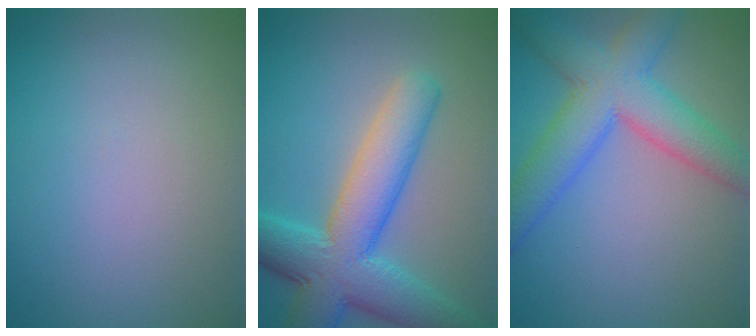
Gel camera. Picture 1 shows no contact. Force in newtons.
{"total": 8.9, "press": 8.9, "slide": 0.0}
{"total": 7.4, "press": 7.4, "slide": 0.2}